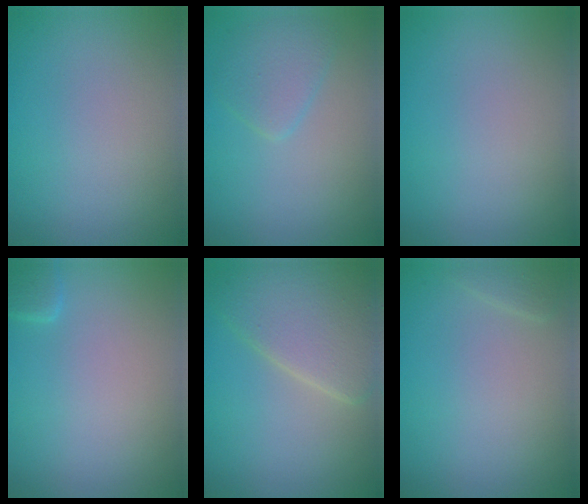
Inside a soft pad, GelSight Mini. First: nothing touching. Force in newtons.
{"total": 2.4, "press": 2.4, "slide": 0.1}
{"total": 0.0}
{"total": 1.0, "press": 1.0, "slide": 0.1}
{"total": 6.0, "press": 6.0, "slide": 0.2}
{"total": 0.7, "press": 0.7, "slide": 0.1}